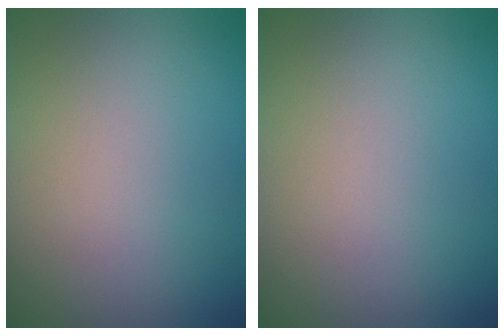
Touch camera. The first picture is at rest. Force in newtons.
{"total": 0.0}